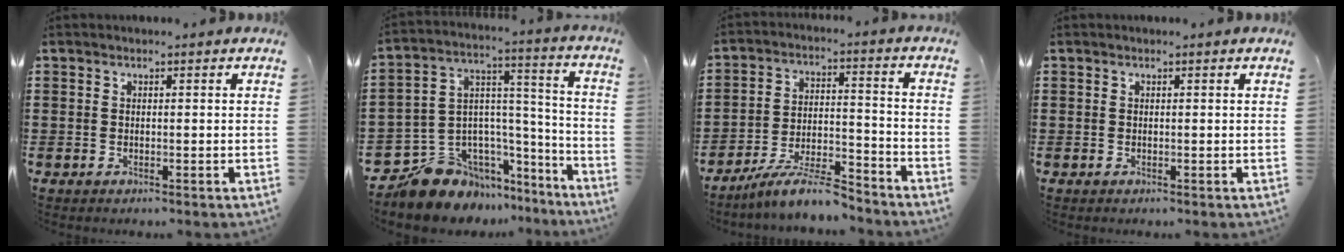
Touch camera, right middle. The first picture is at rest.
{"total": 9.7, "force": [-8.0, 5.5, 0.4], "torque": [-0.042, 0.001, -0.155]}
{"total": 8.6, "force": [-7.6, 1.0, 3.9], "torque": [-0.072, 0.012, -0.144]}
{"total": 0.0}